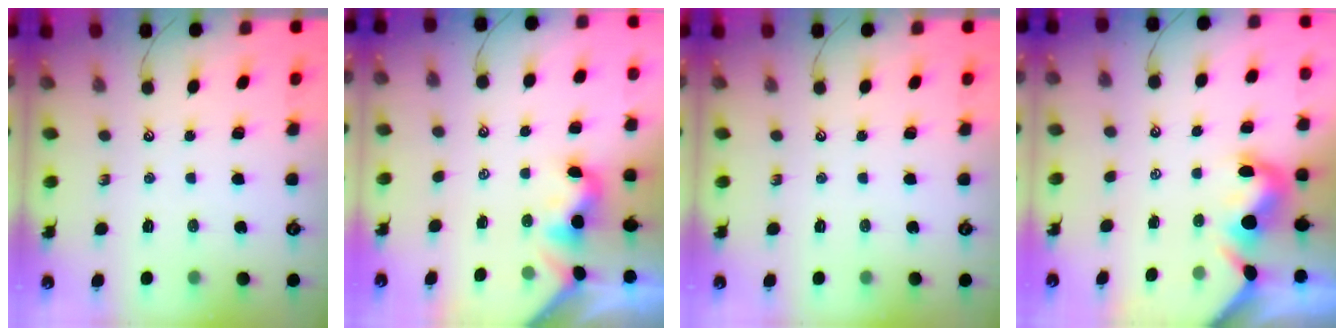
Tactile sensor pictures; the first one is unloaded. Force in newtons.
{"total": 1.9, "press": 1.8, "slide": 0.5}
{"total": 0.0}
{"total": 1.4, "press": 1.1, "slide": 0.9}